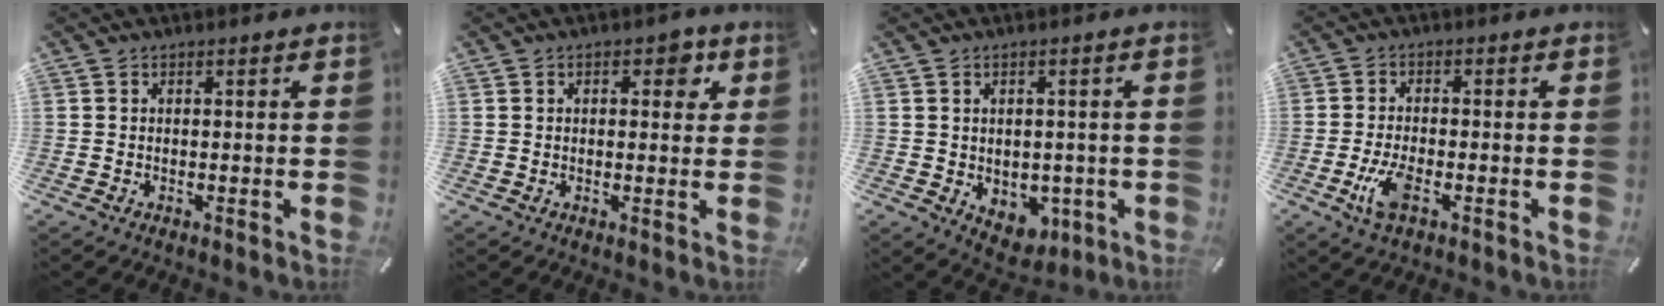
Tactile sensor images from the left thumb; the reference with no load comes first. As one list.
[{"total": 4.4, "force": [1.4, 2.5, 3.3], "torque": [-0.039, 0.000, 0.014]}, {"total": 4.5, "force": [-0.4, 4.0, 2.0], "torque": [-0.013, 0.001, -0.004]}, {"total": 6.2, "force": [-2.2, 2.6, 5.1], "torque": [-0.116, -0.003, -0.042]}]